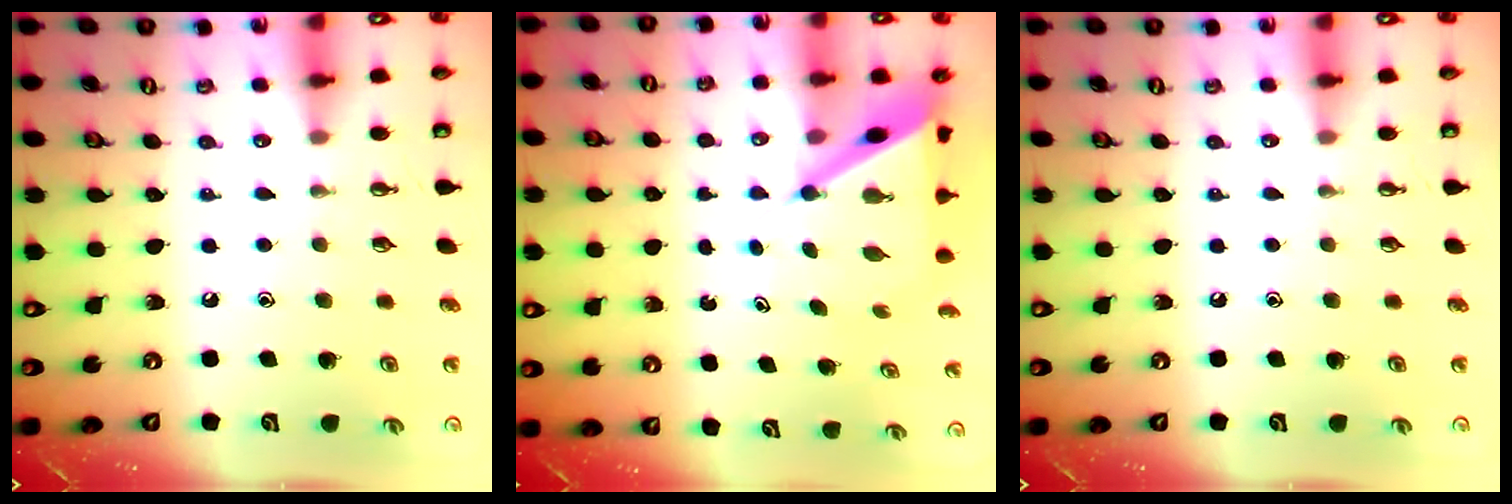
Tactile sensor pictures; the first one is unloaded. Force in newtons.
{"total": 9.0, "press": 9.0, "slide": 0.7}
{"total": 0.0}